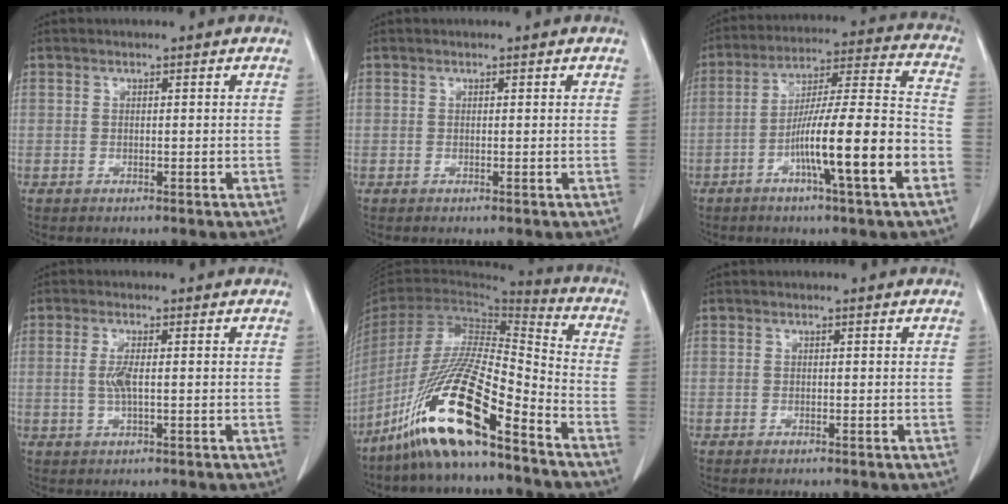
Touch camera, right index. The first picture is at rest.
{"total": 0.0}
{"total": 16.7, "force": [-6.3, 0.3, 15.5], "torque": [-0.260, 0.003, -0.103]}
{"total": 2.9, "force": [0.0, 0.5, 2.8], "torque": [-0.063, -0.002, 0.001]}
{"total": 19.5, "force": [-12.4, 2.1, 14.8], "torque": [-0.313, -0.040, -0.237]}
{"total": 0.0}